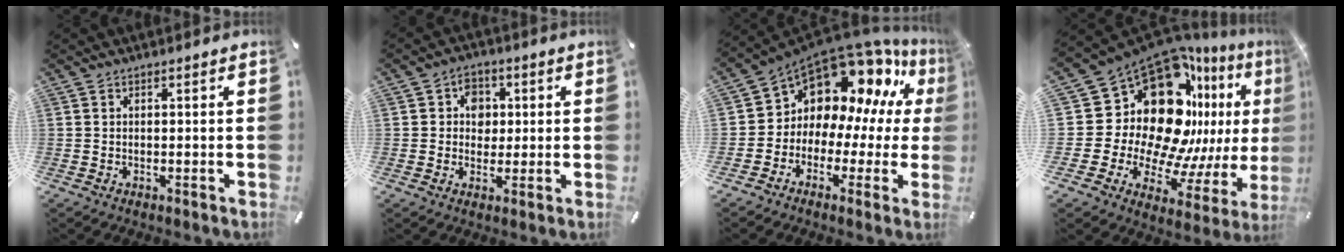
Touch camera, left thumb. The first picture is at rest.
{"total": 5.7, "force": [0.8, 5.2, 2.3], "torque": [-0.024, 0.002, 0.009]}
{"total": 13.4, "force": [9.5, 8.2, 4.6], "torque": [-0.083, -0.102, 0.172]}
{"total": 26.4, "force": [9.3, 17.9, 17.1], "torque": [-0.288, -0.129, 0.198]}